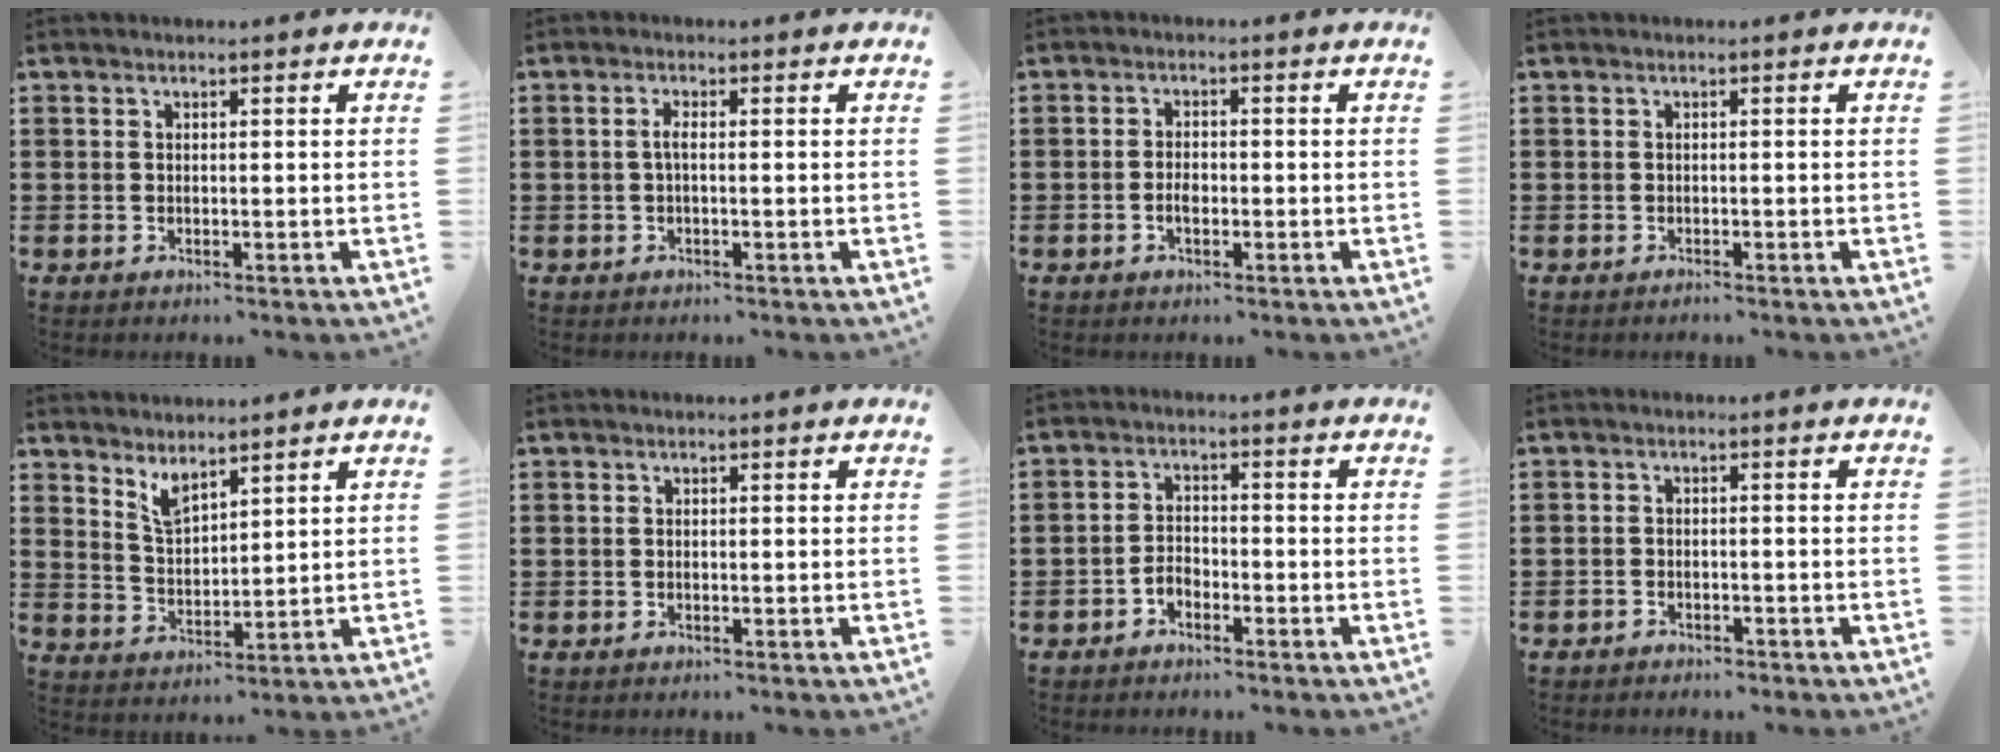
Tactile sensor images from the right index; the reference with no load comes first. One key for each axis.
{"total": 1.7, "fx": -0.3, "fy": 0.3, "fz": 1.6, "tx": -0.039, "ty": -0.002, "tz": -0.009}
{"total": 2.1, "fx": -0.7, "fy": 0.9, "fz": 1.8, "tx": -0.043, "ty": -0.004, "tz": -0.014}
{"total": 0.6, "fx": -0.6, "fy": -0.1, "fz": 0.1, "tx": -0.002, "ty": -0.003, "tz": -0.012}
{"total": 3.8, "fx": 3.4, "fy": 1.0, "fz": 1.3, "tx": -0.036, "ty": -0.005, "tz": 0.063}
{"total": 0.0}
{"total": 2.2, "fx": -1.7, "fy": 1.1, "fz": 0.9, "tx": -0.022, "ty": 0.003, "tz": -0.037}
{"total": 1.4, "fx": -1.4, "fy": 0.5, "fz": 0.0, "tx": -0.006, "ty": 0.004, "tz": -0.030}